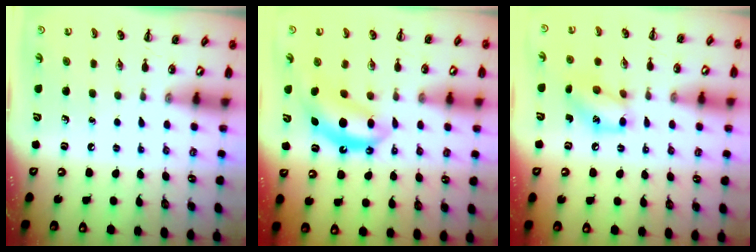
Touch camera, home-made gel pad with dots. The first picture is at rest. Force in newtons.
{"total": 8.9, "press": 8.8, "slide": 1.4}
{"total": 12.0, "press": 11.8, "slide": 2.2}